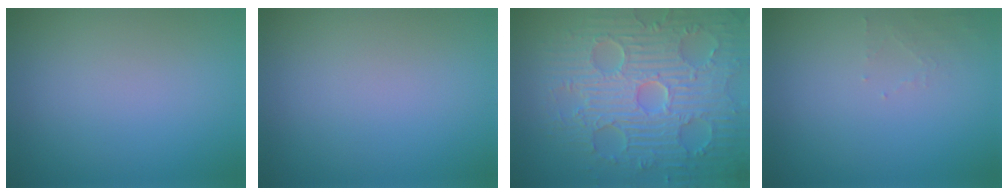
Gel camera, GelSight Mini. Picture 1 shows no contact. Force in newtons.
{"total": 0.0}
{"total": 9.4, "press": 6.9, "slide": 6.4}
{"total": 1.0, "press": 1.0, "slide": 0.2}